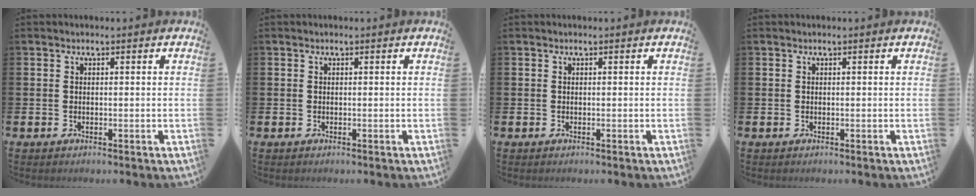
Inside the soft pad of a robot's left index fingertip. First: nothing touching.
{"total": 0.0}
{"total": 0.0}
{"total": 0.0}